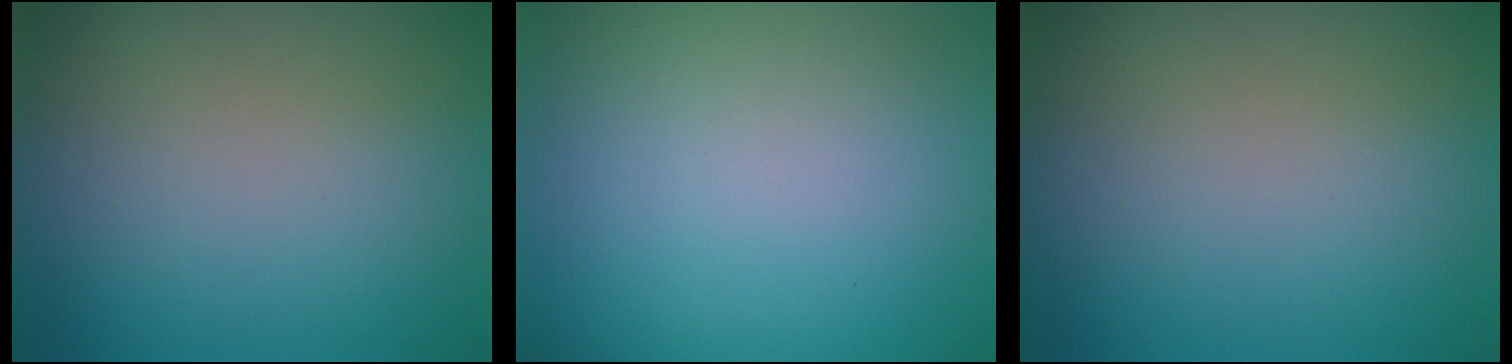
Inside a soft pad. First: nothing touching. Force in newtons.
{"total": 0.0}
{"total": 0.0}